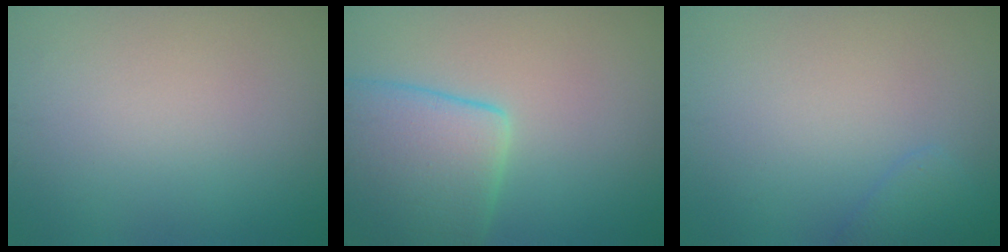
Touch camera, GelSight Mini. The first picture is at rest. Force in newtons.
{"total": 7.8, "press": 7.8, "slide": 0.5}
{"total": 1.6, "press": 1.6, "slide": 0.2}